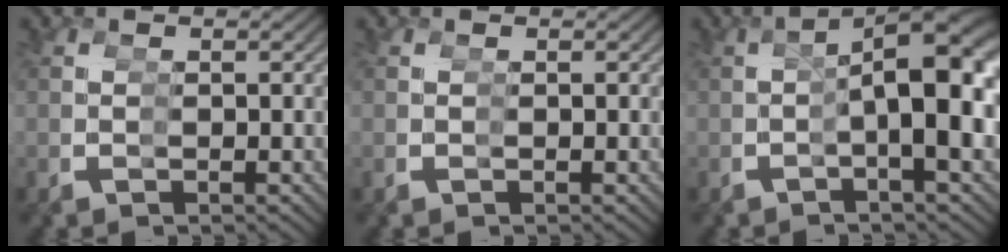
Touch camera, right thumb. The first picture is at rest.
{"total": 0.0}
{"total": 10.9, "force": [0.0, 4.7, 9.8], "torque": [-0.124, -0.001, -0.008]}